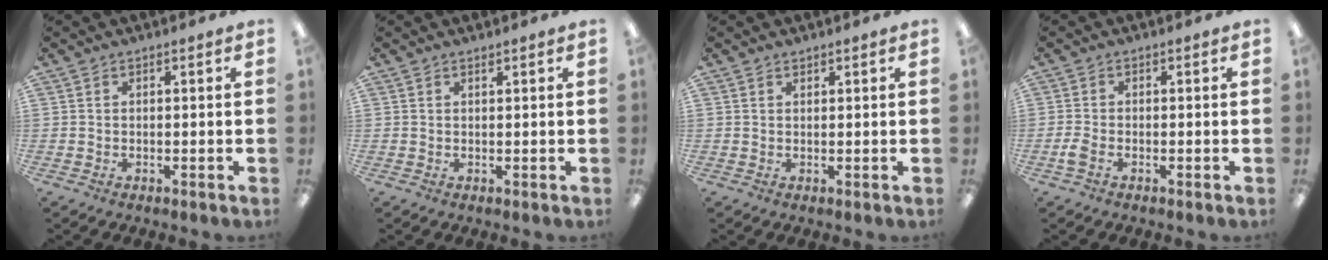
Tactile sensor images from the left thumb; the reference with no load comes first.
{"total": 0.6, "force": [0.6, 0.1, 0.2], "torque": [-0.005, 0.001, 0.011]}
{"total": 0.7, "force": [0.7, 0.2, 0.2], "torque": [-0.004, 0.000, 0.013]}
{"total": 2.0, "force": [-0.9, 0.9, 1.5], "torque": [-0.040, -0.003, -0.019]}